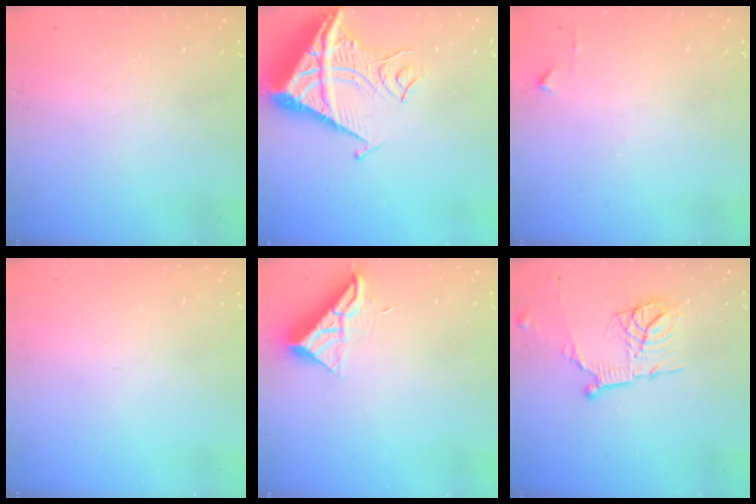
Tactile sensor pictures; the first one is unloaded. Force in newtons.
{"total": 11.9, "press": 11.8, "slide": 1.2}
{"total": 5.1, "press": 5.1, "slide": 0.6}
{"total": 0.0}
{"total": 10.2, "press": 10.2, "slide": 0.5}
{"total": 14.7, "press": 14.7, "slide": 1.6}